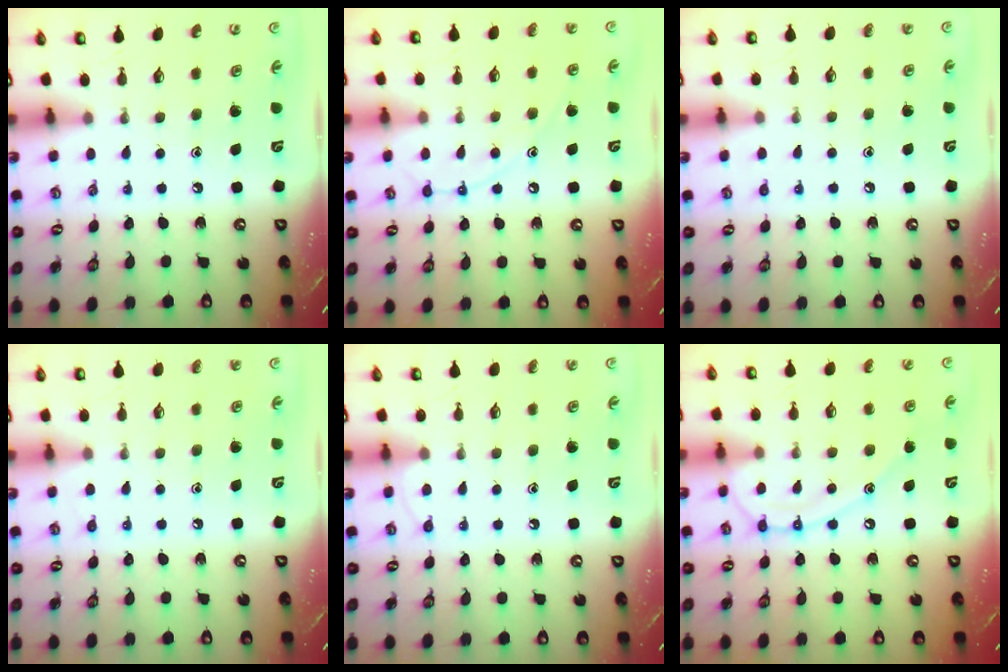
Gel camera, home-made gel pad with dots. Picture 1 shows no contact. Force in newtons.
{"total": 10.2, "press": 10.2, "slide": 1.0}
{"total": 4.5, "press": 4.4, "slide": 0.7}
{"total": 4.7, "press": 4.7, "slide": 0.5}
{"total": 5.8, "press": 5.8, "slide": 0.6}
{"total": 12.8, "press": 12.8, "slide": 1.3}